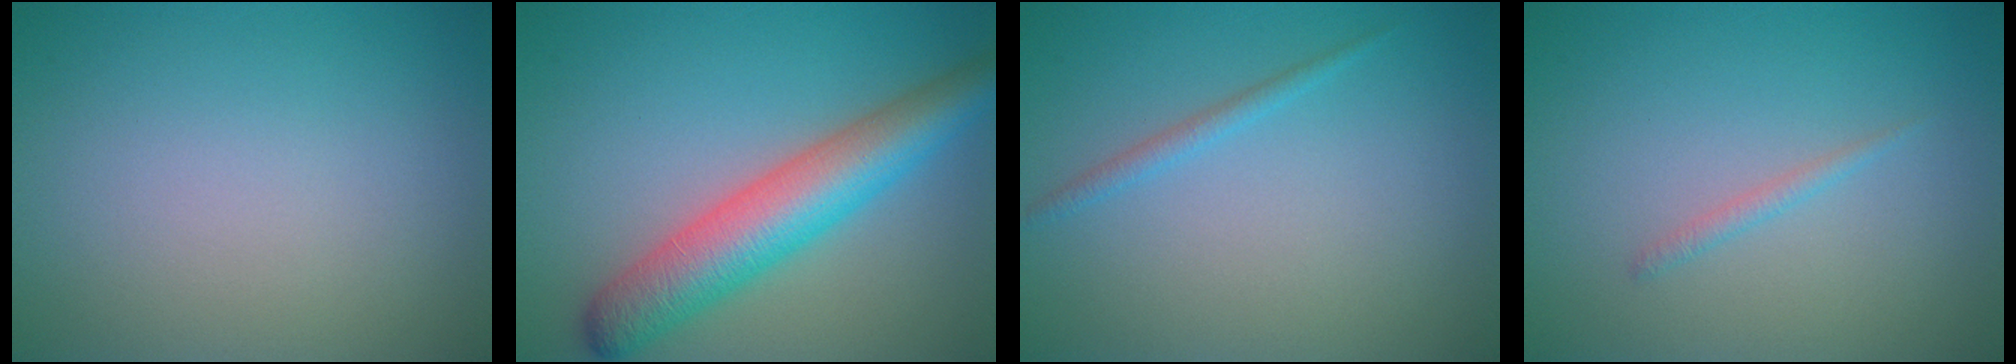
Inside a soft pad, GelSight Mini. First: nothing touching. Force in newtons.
{"total": 7.3, "press": 7.2, "slide": 0.3}
{"total": 1.1, "press": 1.1, "slide": 0.1}
{"total": 0.8, "press": 0.8, "slide": 0.0}